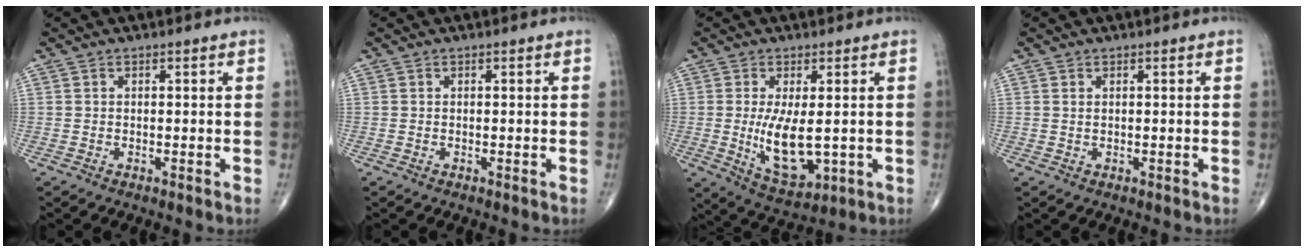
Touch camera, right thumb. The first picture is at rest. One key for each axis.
{"total": 0.0}
{"total": 9.8, "fx": -0.4, "fy": 4.2, "fz": 8.8, "tx": -0.153, "ty": -0.025, "tz": 0.010}
{"total": 0.6, "fx": 0.3, "fy": 0.3, "fz": 0.4, "tx": -0.009, "ty": 0.000, "tz": 0.007}